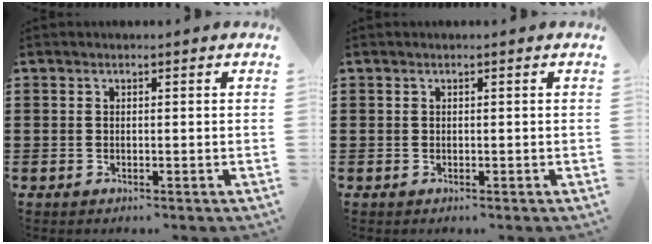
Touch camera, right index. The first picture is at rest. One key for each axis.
{"total": 0.0}